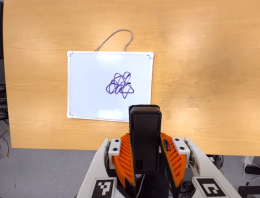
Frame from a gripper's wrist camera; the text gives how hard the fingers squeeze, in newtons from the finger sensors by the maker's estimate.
{"total": 4.0, "left": 2.7, "right": 5.3}